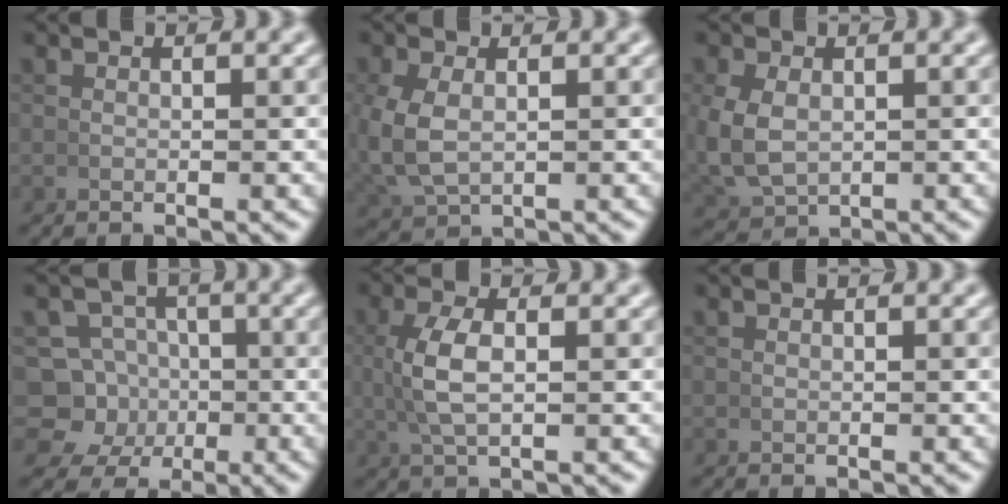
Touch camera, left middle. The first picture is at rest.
{"total": 4.0, "force": [0.1, 3.0, 2.8], "torque": [-0.092, -0.015, 0.021]}
{"total": 4.8, "force": [-0.1, 3.8, 2.9], "torque": [-0.089, -0.023, 0.020]}
{"total": 10.7, "force": [-1.8, 10.0, 3.3], "torque": [-0.086, -0.047, -0.033]}
{"total": 3.4, "force": [0.3, 1.1, 3.2], "torque": [-0.075, 0.004, 0.011]}
{"total": 0.0}